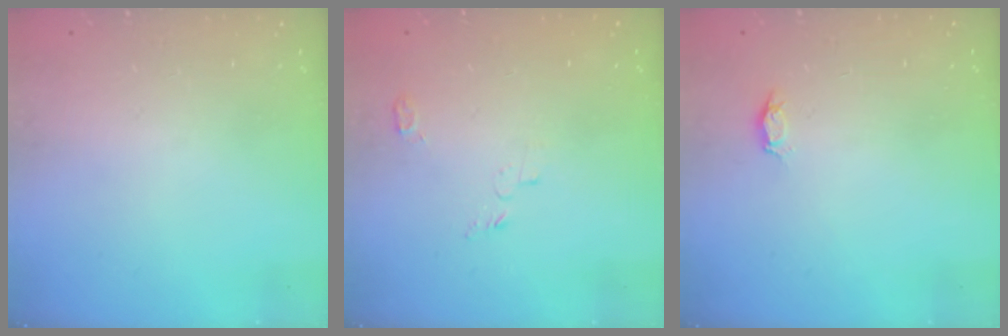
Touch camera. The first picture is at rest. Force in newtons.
{"total": 4.0, "press": 4.0, "slide": 0.5}
{"total": 2.8, "press": 2.8, "slide": 0.3}